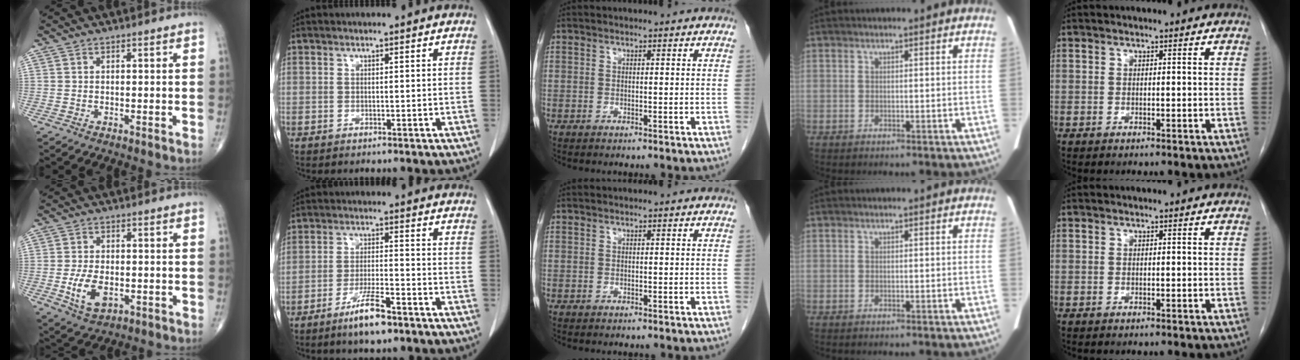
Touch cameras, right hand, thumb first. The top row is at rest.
{"thumb": {"total": 7.2, "force": [-1.9, 4.1, 5.6], "torque": [-0.102, -0.001, -0.026]}, "index": {"total": 6.9, "force": [-4.8, 1.0, 4.9], "torque": [-0.095, -0.007, -0.082]}}